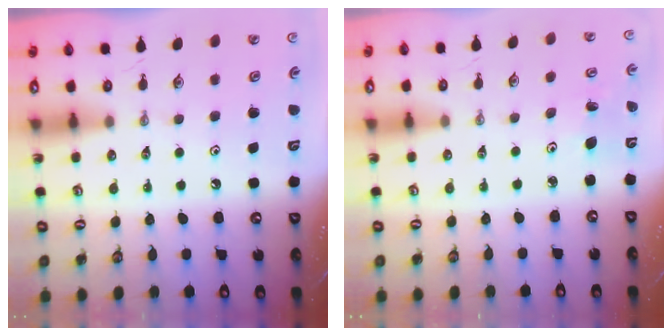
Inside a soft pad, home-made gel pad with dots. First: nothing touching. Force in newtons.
{"total": 4.7, "press": 4.7, "slide": 0.4}